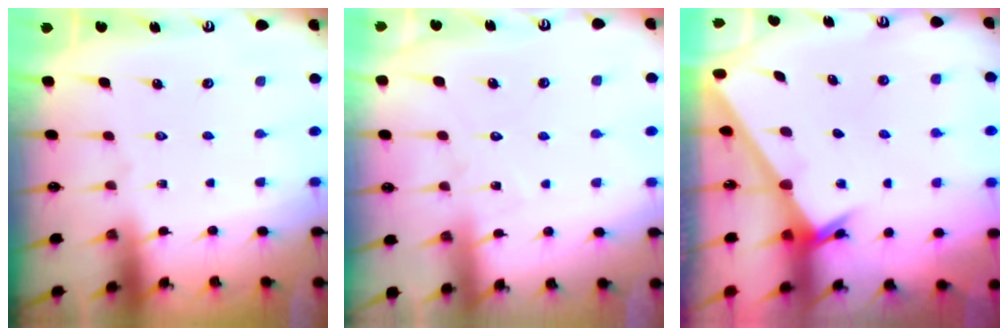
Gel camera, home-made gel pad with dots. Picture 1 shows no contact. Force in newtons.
{"total": 7.5, "press": 7.5, "slide": 0.4}
{"total": 2.4, "press": 2.4, "slide": 0.2}